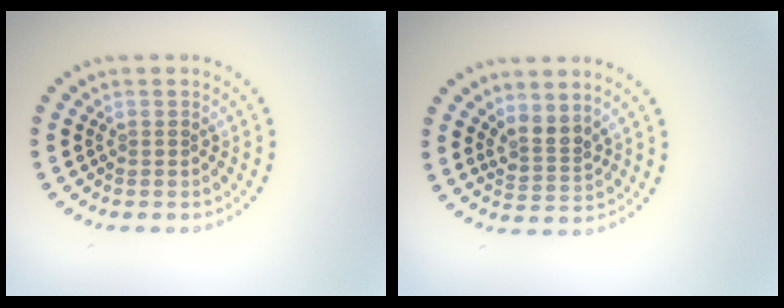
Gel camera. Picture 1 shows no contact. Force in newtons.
{"total": 2.4, "press": 1.7, "slide": 1.7}